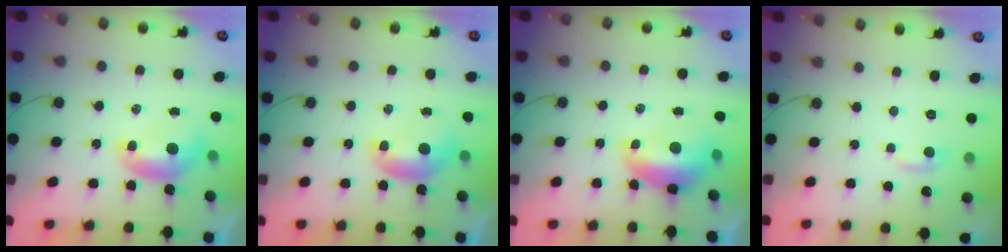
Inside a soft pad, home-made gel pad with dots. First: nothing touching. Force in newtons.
{"total": 0.0}
{"total": 2.9, "press": 2.7, "slide": 0.8}
{"total": 2.2, "press": 2.1, "slide": 0.5}